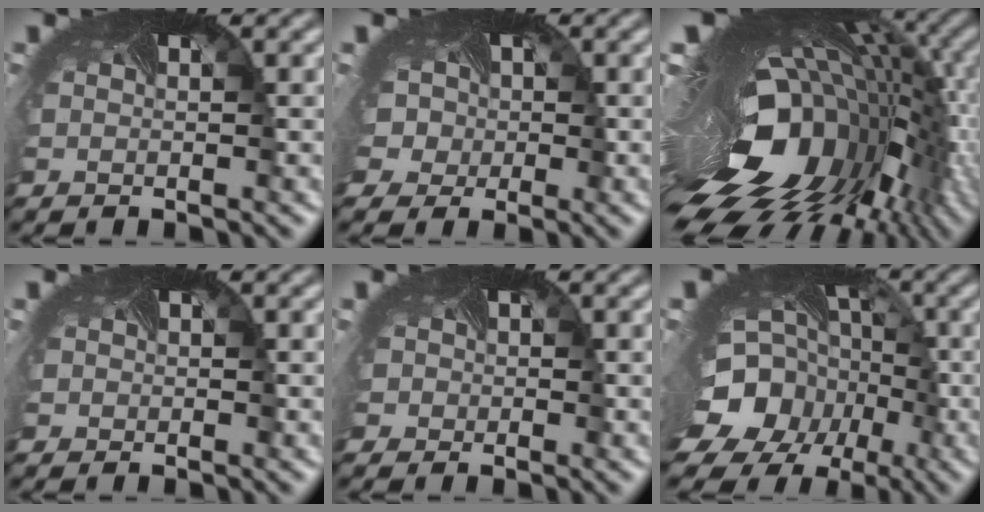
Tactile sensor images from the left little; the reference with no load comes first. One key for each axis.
{"total": 6.4, "fx": -0.3, "fy": 5.6, "fz": 3.0, "tx": -0.047, "ty": 0.003, "tz": -0.026}
{"total": 19.2, "fx": -4.7, "fy": 10.4, "fz": 15.4, "tx": -0.256, "ty": -0.062, "tz": -0.050}
{"total": 0.9, "fx": -0.1, "fy": 0.9, "fz": 0.0, "tx": 0.004, "ty": -0.002, "tz": -0.003}
{"total": 2.6, "fx": -0.2, "fy": 2.4, "fz": 1.0, "tx": -0.013, "ty": 0.003, "tz": -0.008}
{"total": 17.0, "fx": -6.5, "fy": 13.6, "fz": 7.9, "tx": -0.167, "ty": -0.056, "tz": -0.097}